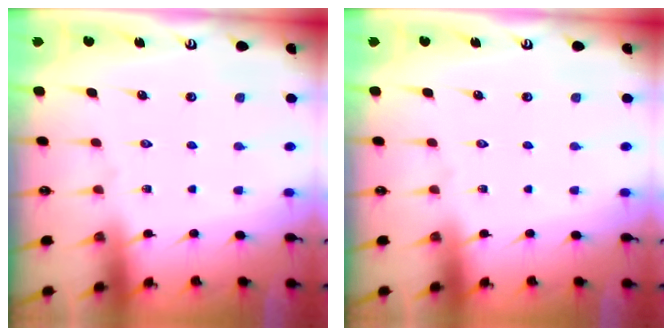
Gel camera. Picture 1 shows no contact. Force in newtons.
{"total": 0.0}